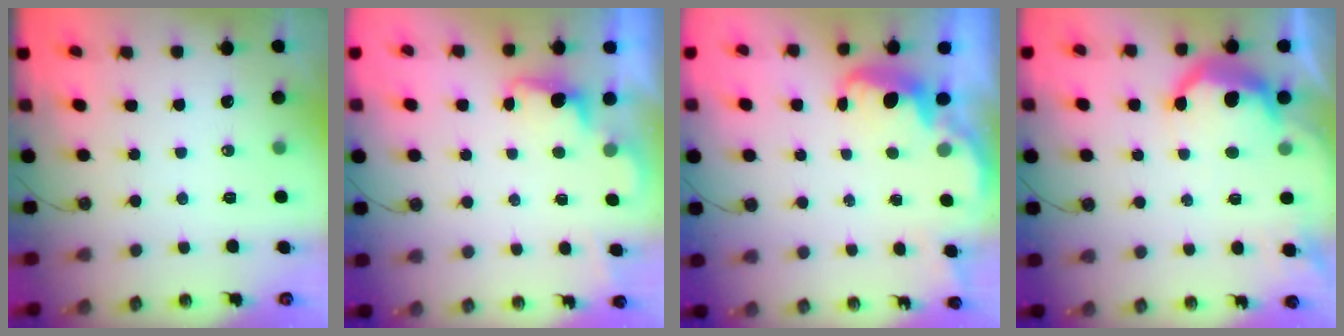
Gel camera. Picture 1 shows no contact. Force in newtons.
{"total": 1.3, "press": 1.0, "slide": 0.9}
{"total": 2.6, "press": 2.6, "slide": 0.6}
{"total": 10.4, "press": 10.4, "slide": 0.4}